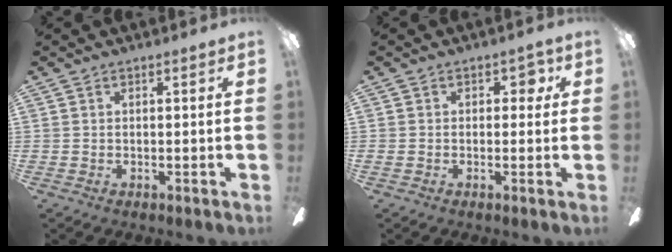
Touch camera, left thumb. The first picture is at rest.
{"total": 3.0, "force": [0.3, 2.1, 2.1], "torque": [-0.027, 0.007, 0.000]}